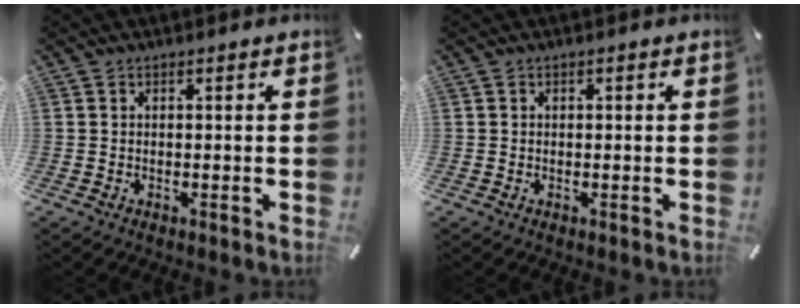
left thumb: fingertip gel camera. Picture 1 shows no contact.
{"total": 0.0}